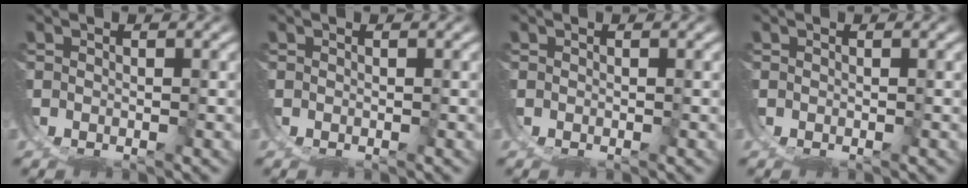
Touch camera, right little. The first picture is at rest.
{"total": 0.0}
{"total": 0.0}
{"total": 0.0}